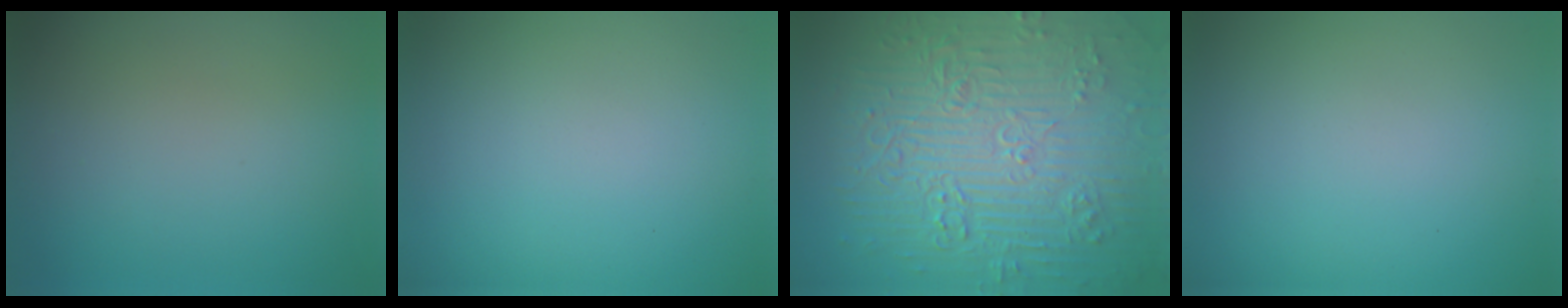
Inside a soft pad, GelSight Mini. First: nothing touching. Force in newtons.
{"total": 0.0}
{"total": 12.0, "press": 7.9, "slide": 9.0}
{"total": 0.0}